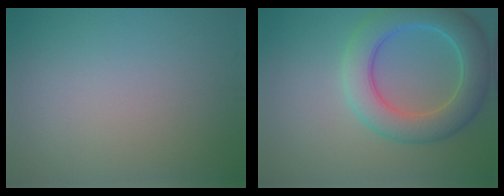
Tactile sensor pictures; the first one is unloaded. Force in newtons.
{"total": 7.2, "press": 7.2, "slide": 0.2}